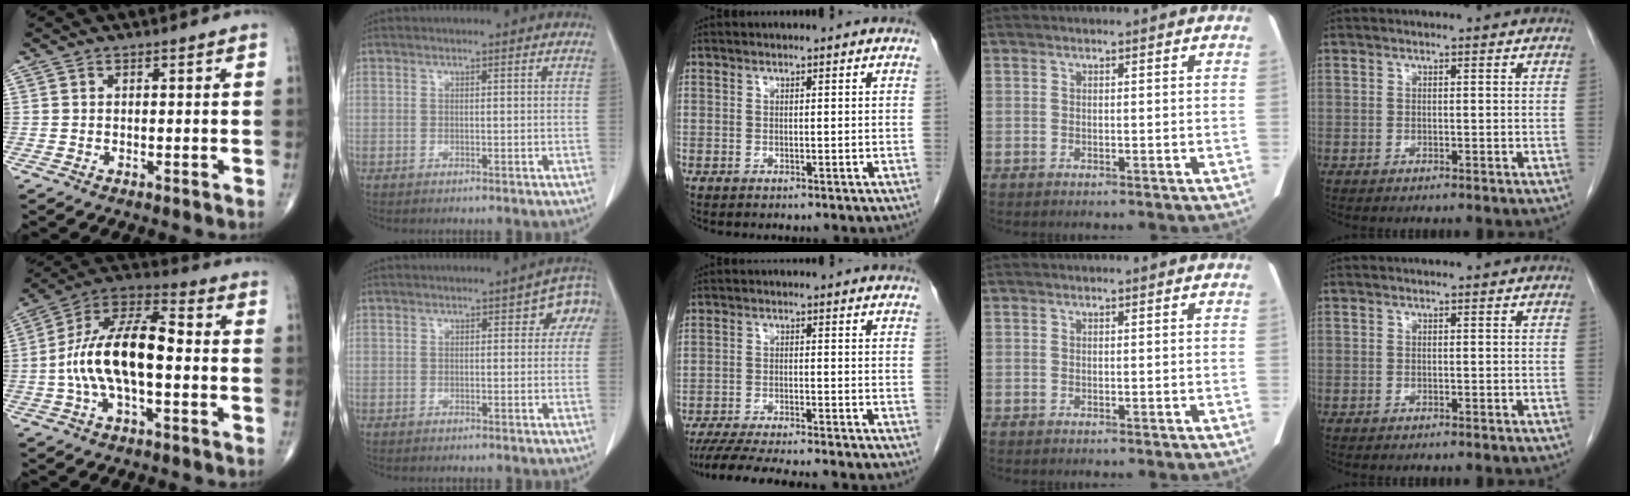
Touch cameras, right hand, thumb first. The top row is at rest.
{"thumb": {"total": 16.5, "force": [-1.5, 7.3, 14.8], "torque": [-0.277, 0.045, -0.036]}, "index": {"total": 4.0, "force": [1.0, 2.3, 3.1], "torque": [-0.026, 0.022, 0.006]}, "middle": {"total": 15.1, "force": [-13.4, 0.6, 6.8], "torque": [-0.106, -0.027, -0.194]}}